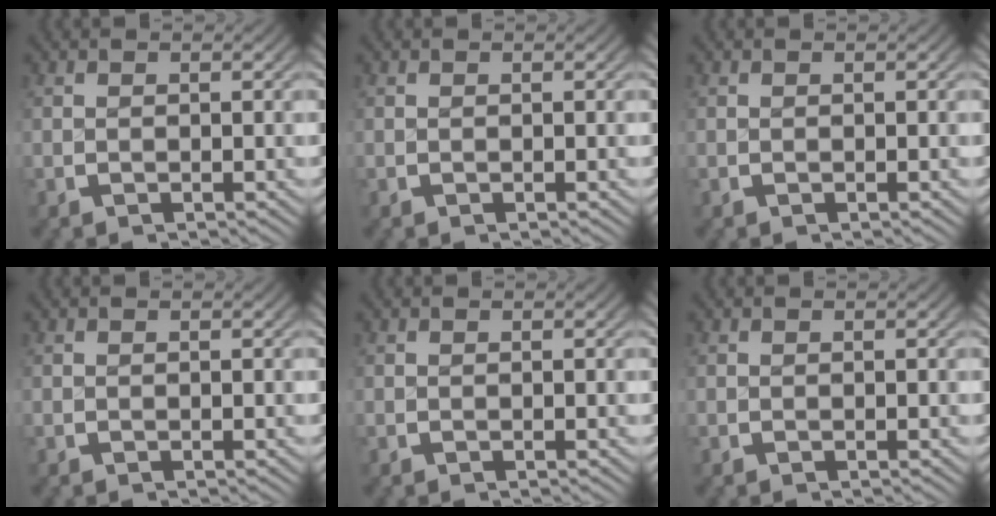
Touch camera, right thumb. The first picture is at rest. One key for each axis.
{"total": 0.0}
{"total": 0.0}
{"total": 0.0}
{"total": 0.0}
{"total": 0.0}